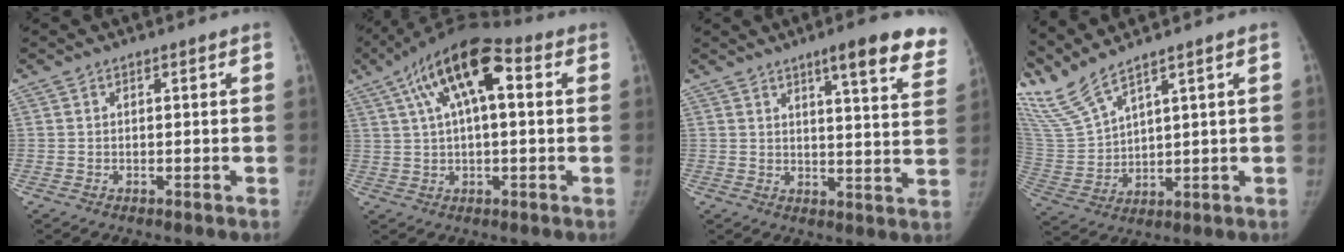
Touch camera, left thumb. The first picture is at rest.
{"total": 15.6, "force": [5.2, 6.2, 13.3], "torque": [-0.229, 0.029, 0.078]}
{"total": 13.9, "force": [9.7, 2.6, 9.6], "torque": [-0.092, -0.047, 0.109]}
{"total": 9.8, "force": [8.7, 0.1, 4.5], "torque": [-0.117, -0.037, 0.204]}